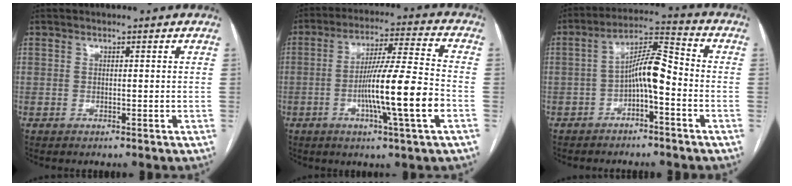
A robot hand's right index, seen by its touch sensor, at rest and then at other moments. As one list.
[{"total": 13.5, "force": [-3.8, -0.5, 13.0], "torque": [-0.225, -0.004, -0.068]}, {"total": 7.7, "force": [-2.1, 1.6, 7.2], "torque": [-0.129, 0.028, -0.038]}]